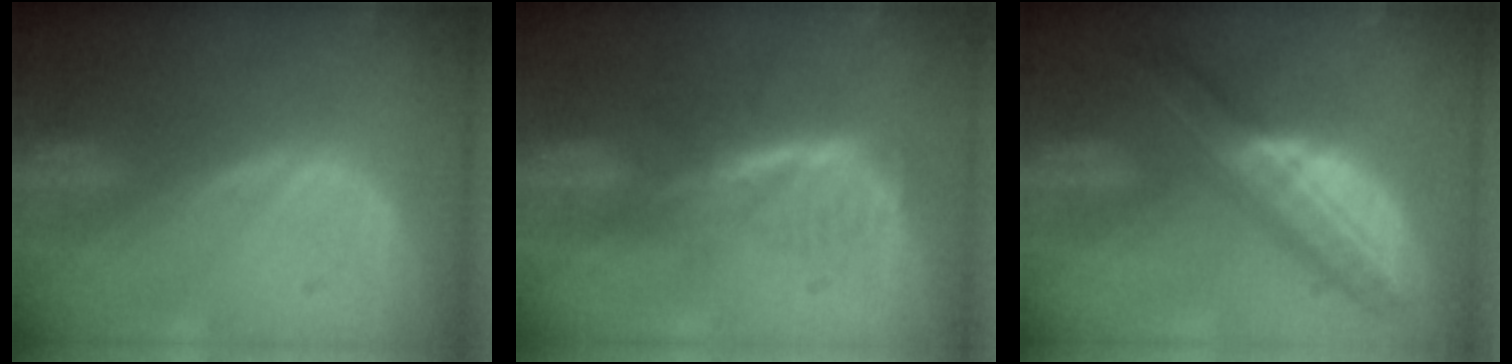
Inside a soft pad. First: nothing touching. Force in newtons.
{"total": 6.0, "press": 5.2, "slide": 3.0}
{"total": 8.5, "press": 8.5, "slide": 0.5}